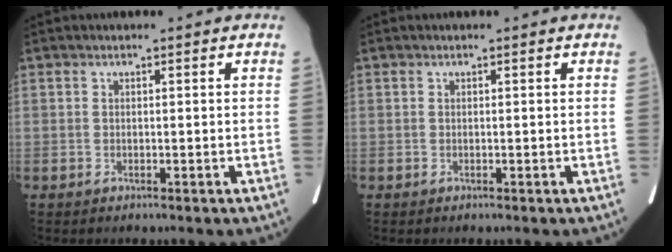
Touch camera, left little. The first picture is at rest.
{"total": 0.0}